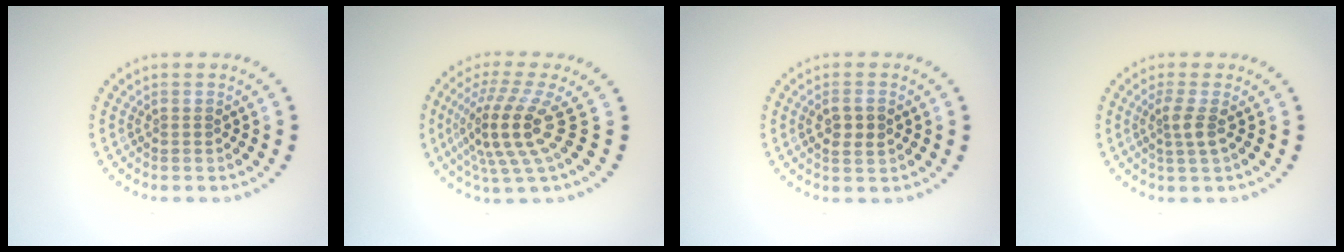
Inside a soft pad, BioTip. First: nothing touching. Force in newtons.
{"total": 5.1, "press": 3.6, "slide": 3.6}
{"total": 2.1, "press": 2.0, "slide": 0.4}
{"total": 1.8, "press": 1.3, "slide": 1.2}